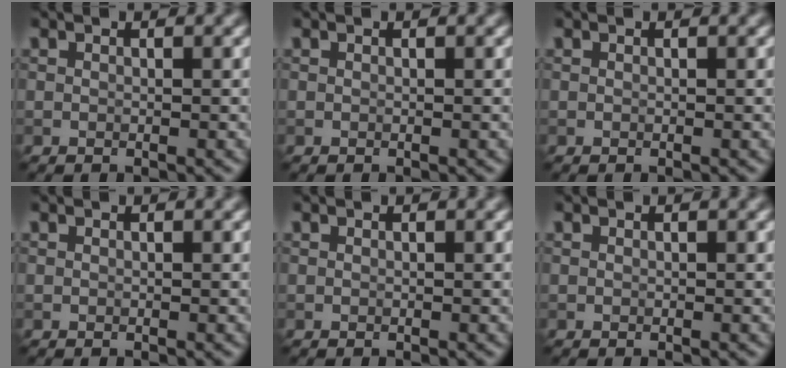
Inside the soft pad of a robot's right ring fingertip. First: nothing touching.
{"total": 0.0}
{"total": 0.0}
{"total": 0.0}
{"total": 0.0}
{"total": 0.0}